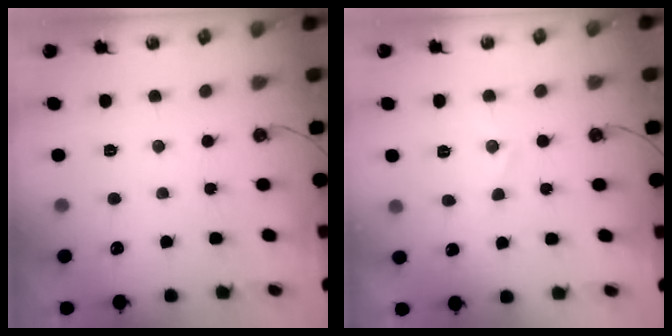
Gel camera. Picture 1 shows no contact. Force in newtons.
{"total": 8.1, "press": 8.1, "slide": 0.2}